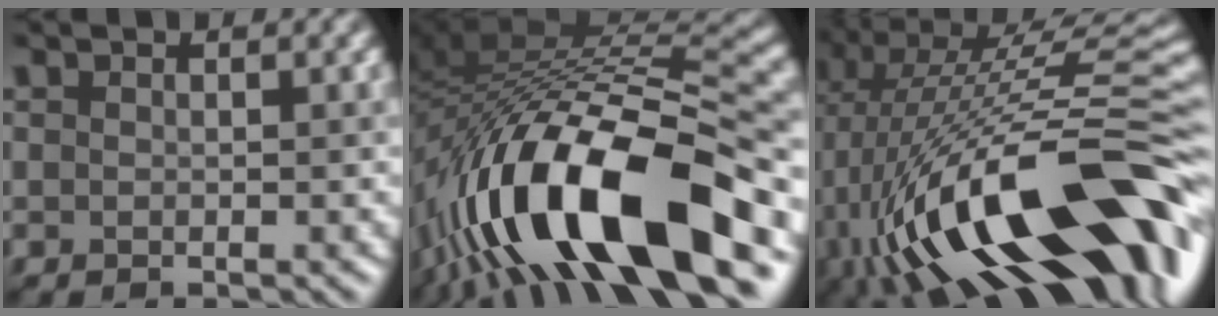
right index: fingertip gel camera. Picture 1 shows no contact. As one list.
[{"total": 16.2, "force": [-7.3, 5.8, 13.2], "torque": [-0.232, 0.017, -0.125]}, {"total": 18.1, "force": [-3.4, 7.5, 16.2], "torque": [-0.267, 0.020, -0.060]}]